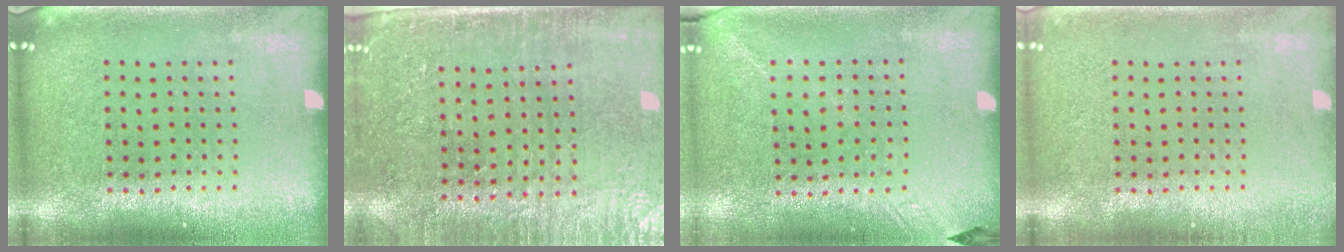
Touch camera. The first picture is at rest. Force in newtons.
{"total": 3.3, "press": 3.0, "slide": 1.3}
{"total": 1.4, "press": 1.0, "slide": 0.9}
{"total": 0.9, "press": 0.8, "slide": 0.2}